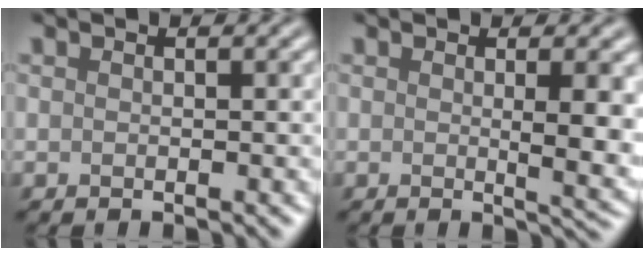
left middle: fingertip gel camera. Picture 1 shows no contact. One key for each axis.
{"total": 4.2, "fx": 0.4, "fy": 0.9, "fz": 4.0, "tx": -0.049, "ty": -0.006, "tz": 0.009}